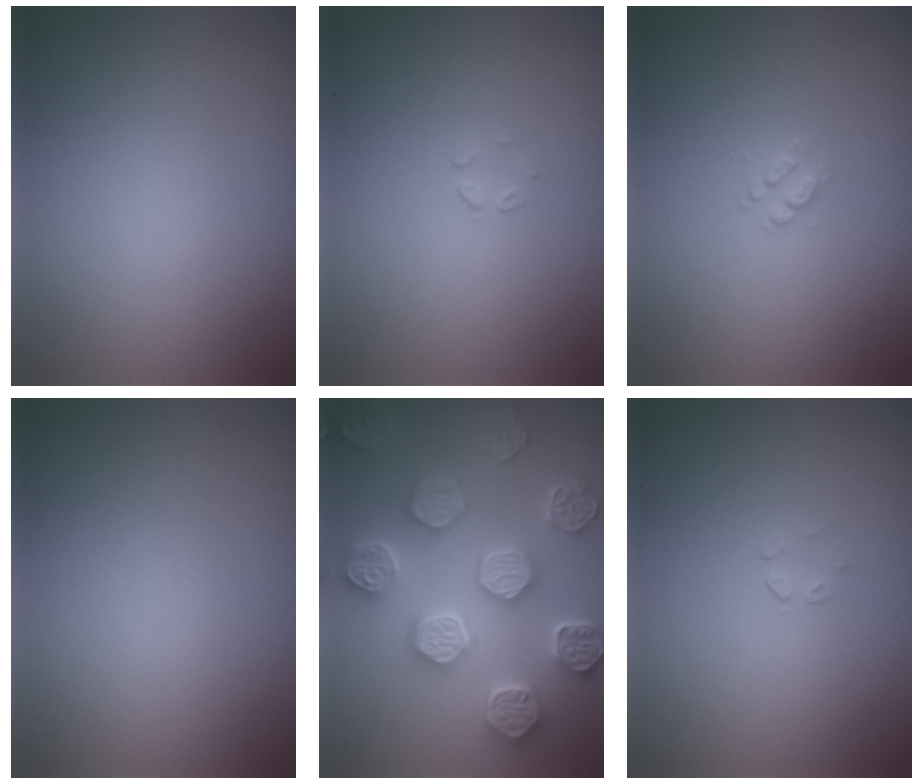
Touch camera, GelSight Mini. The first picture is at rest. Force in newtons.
{"total": 0.5, "press": 0.2, "slide": 0.5}
{"total": 1.2, "press": 1.1, "slide": 0.3}
{"total": 0.0}
{"total": 7.8, "press": 6.7, "slide": 3.9}
{"total": 0.5, "press": 0.2, "slide": 0.5}